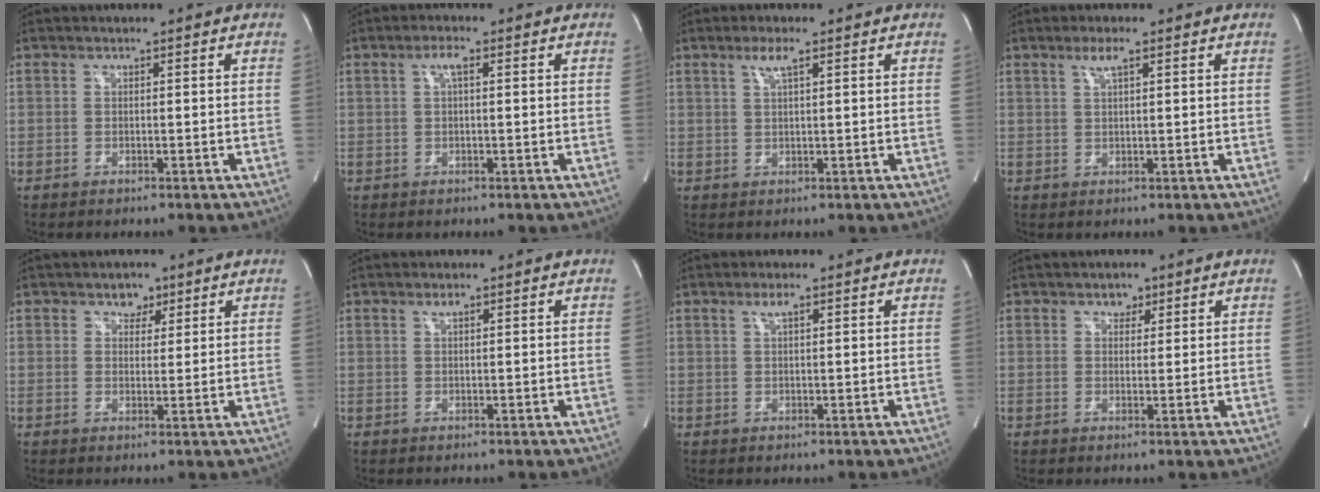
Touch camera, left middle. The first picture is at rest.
{"total": 2.0, "force": [0.6, 0.4, 1.9], "torque": [-0.036, 0.006, 0.011]}
{"total": 2.5, "force": [1.5, 0.1, 2.0], "torque": [-0.046, 0.002, 0.029]}
{"total": 2.3, "force": [1.4, 0.2, 1.9], "torque": [-0.041, 0.002, 0.027]}
{"total": 2.7, "force": [1.7, 1.9, 0.9], "torque": [-0.008, 0.003, 0.025]}
{"total": 0.9, "force": [0.6, 0.2, 0.6], "torque": [-0.013, 0.000, 0.013]}
{"total": 1.6, "force": [1.0, 0.2, 1.3], "torque": [-0.028, 0.002, 0.020]}
{"total": 2.0, "force": [1.3, 1.4, 0.7], "torque": [-0.006, 0.001, 0.018]}